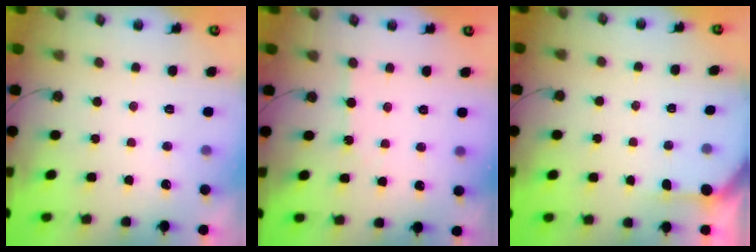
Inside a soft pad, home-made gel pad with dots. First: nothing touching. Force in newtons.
{"total": 2.2, "press": 2.2, "slide": 0.3}
{"total": 1.6, "press": 1.6, "slide": 0.2}